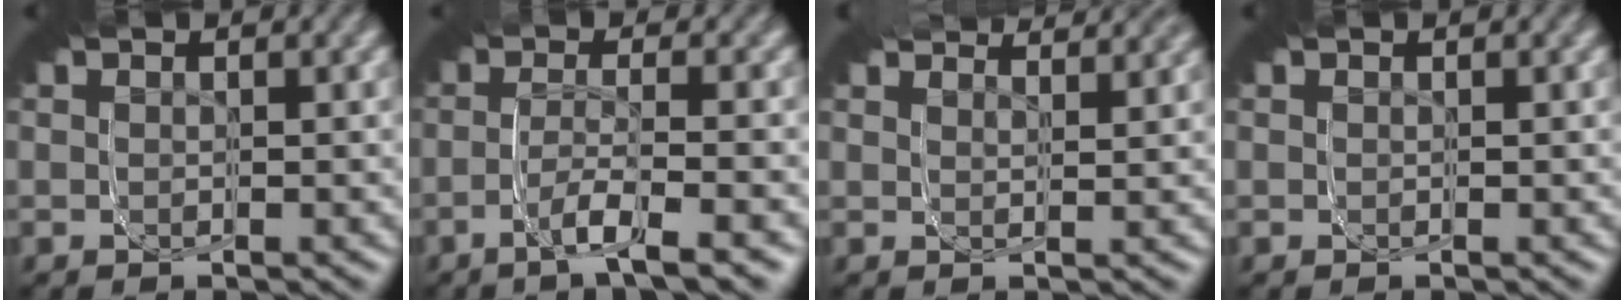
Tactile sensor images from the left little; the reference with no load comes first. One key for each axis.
{"total": 3.3, "fx": -1.5, "fy": -2.9, "fz": 0.3, "tx": -0.001, "ty": 0.024, "tz": -0.032}
{"total": 3.0, "fx": 2.4, "fy": 1.4, "fz": 1.2, "tx": -0.038, "ty": 0.026, "tz": 0.028}
{"total": 0.0}